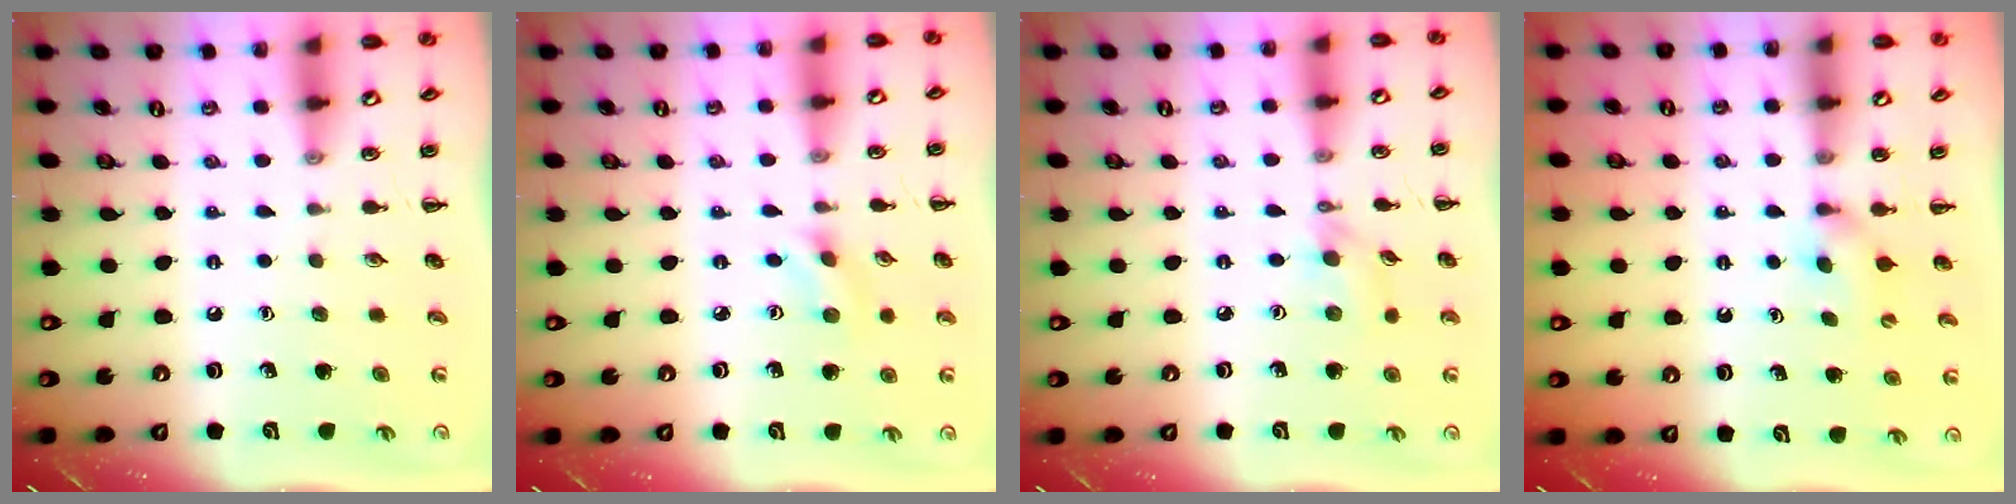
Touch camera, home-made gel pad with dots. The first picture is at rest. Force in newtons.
{"total": 1.9, "press": 1.7, "slide": 0.8}
{"total": 3.3, "press": 3.1, "slide": 1.1}
{"total": 4.2, "press": 4.1, "slide": 0.8}